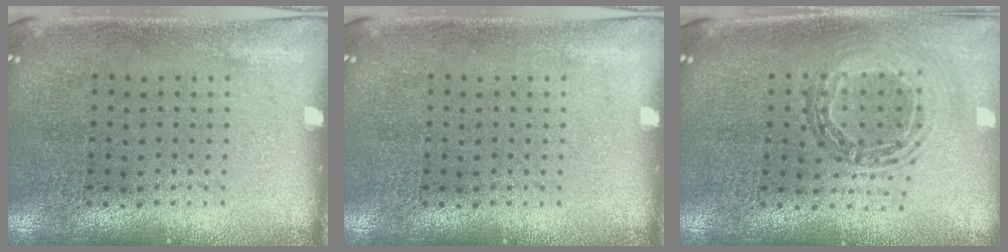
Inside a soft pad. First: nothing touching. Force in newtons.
{"total": 0.0}
{"total": 0.9, "press": 0.9, "slide": 0.1}